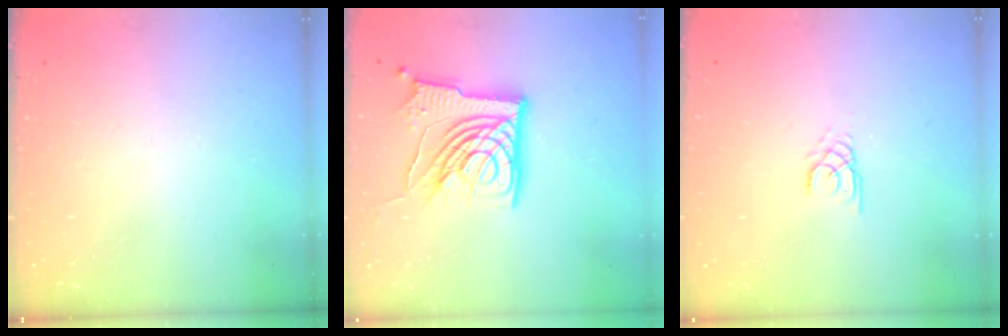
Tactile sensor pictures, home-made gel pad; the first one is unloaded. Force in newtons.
{"total": 17.1, "press": 16.9, "slide": 2.3}
{"total": 2.4, "press": 2.4, "slide": 0.1}